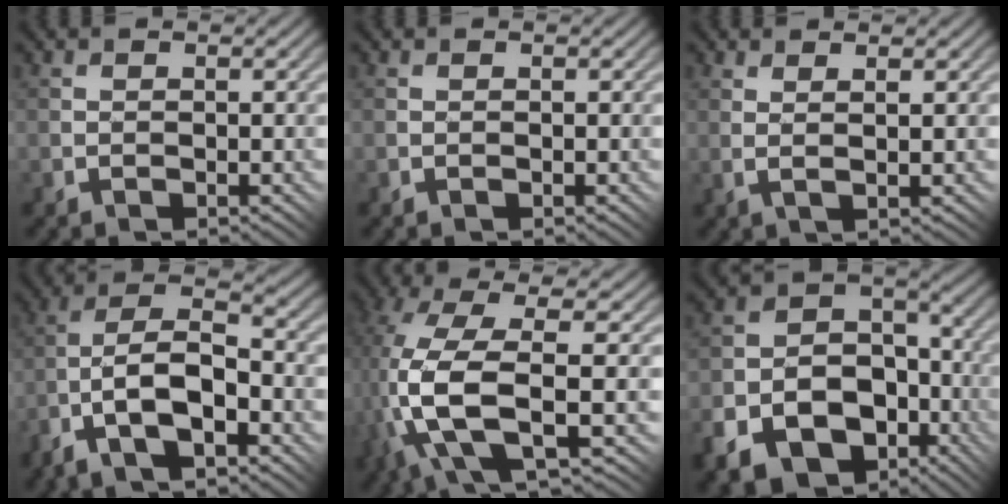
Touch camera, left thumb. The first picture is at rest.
{"total": 0.0}
{"total": 1.8, "force": [1.1, -0.5, 1.4], "torque": [-0.027, 0.006, 0.023]}
{"total": 10.7, "force": [-4.7, 4.4, 8.6], "torque": [-0.170, -0.003, -0.088]}
{"total": 11.2, "force": [-1.4, 3.5, 10.5], "torque": [-0.256, 0.009, -0.033]}
{"total": 15.5, "force": [-7.6, 11.2, 7.7], "torque": [-0.169, -0.040, -0.120]}